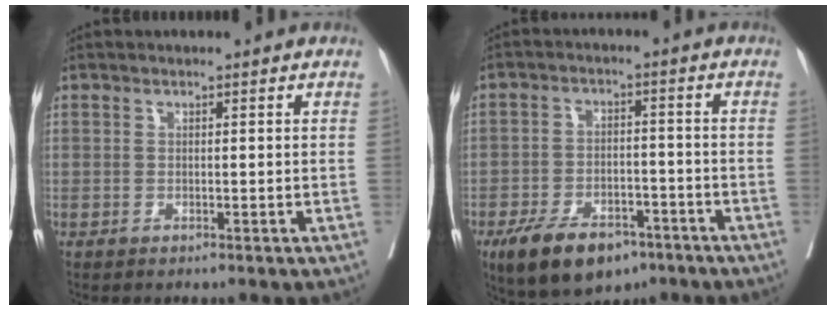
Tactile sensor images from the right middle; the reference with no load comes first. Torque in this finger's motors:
{"motor_torque": [1.14, -1.00, 0.44, 0.05]}